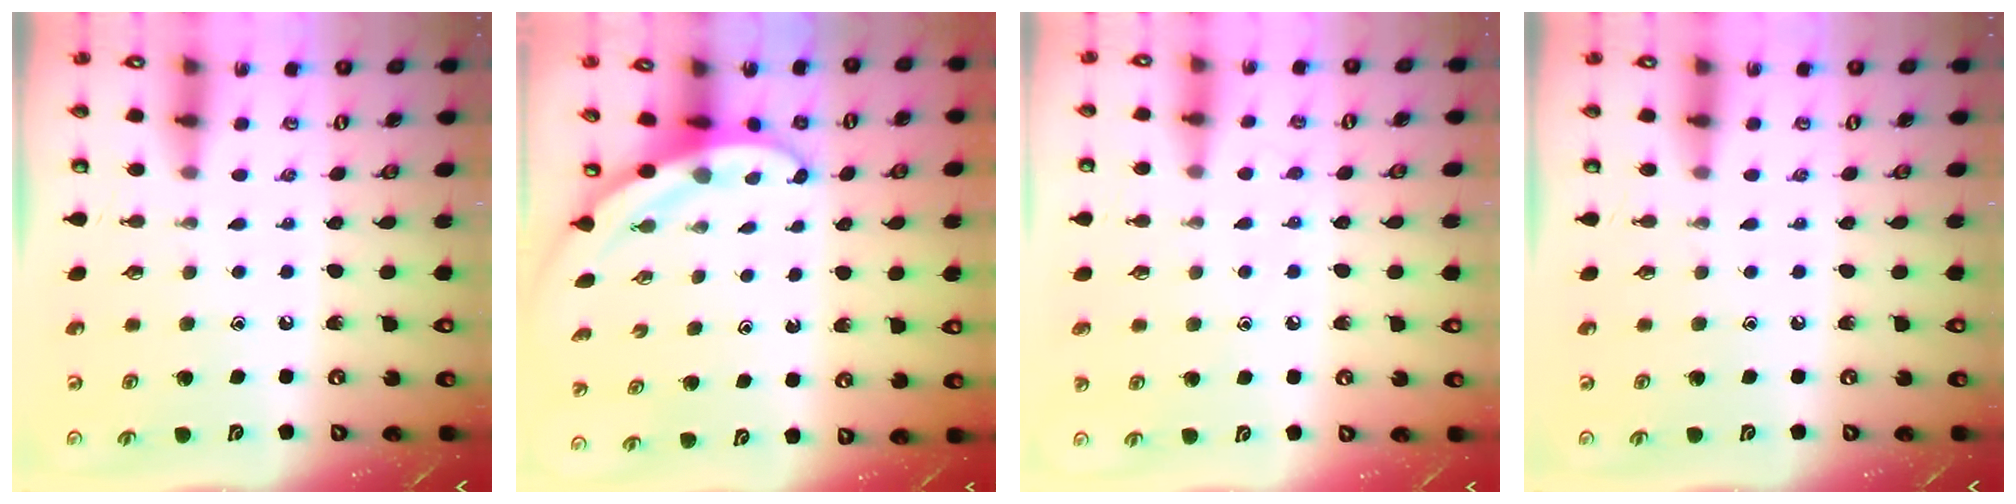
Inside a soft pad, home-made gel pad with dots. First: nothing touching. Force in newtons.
{"total": 3.3, "press": 3.3, "slide": 0.1}
{"total": 4.6, "press": 4.5, "slide": 0.8}
{"total": 0.0}